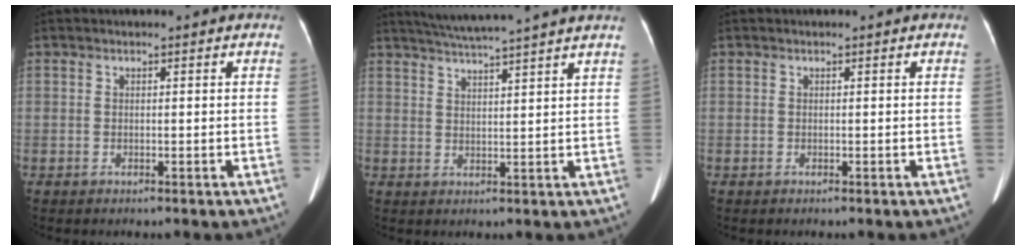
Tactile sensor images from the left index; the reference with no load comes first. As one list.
[{"total": 11.8, "force": [10.4, -1.5, 5.4], "torque": [-0.097, 0.013, 0.141]}, {"total": 0.0}]